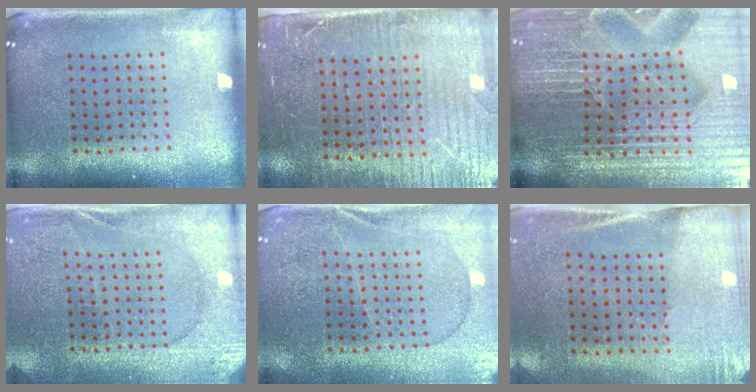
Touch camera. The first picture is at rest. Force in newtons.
{"total": 3.6, "press": 3.2, "slide": 1.7}
{"total": 5.4, "press": 5.1, "slide": 1.9}
{"total": 2.6, "press": 2.6, "slide": 0.4}
{"total": 0.6, "press": 0.5, "slide": 0.3}
{"total": 2.7, "press": 2.3, "slide": 1.4}